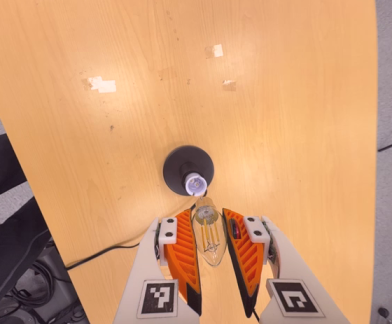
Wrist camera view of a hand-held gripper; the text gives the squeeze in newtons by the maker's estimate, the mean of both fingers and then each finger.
{"total": 9.8, "left": 9.7, "right": 9.9}